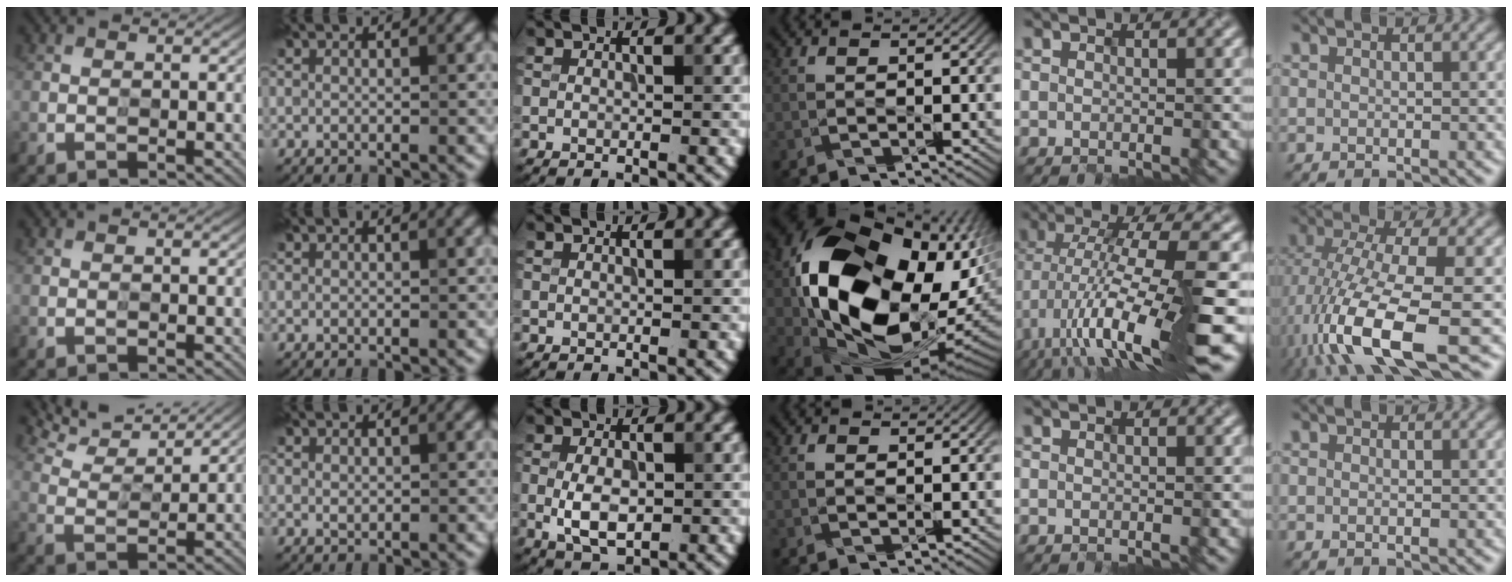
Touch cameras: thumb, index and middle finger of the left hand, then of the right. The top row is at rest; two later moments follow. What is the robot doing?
{"motion": "insert", "object": "drawer"}